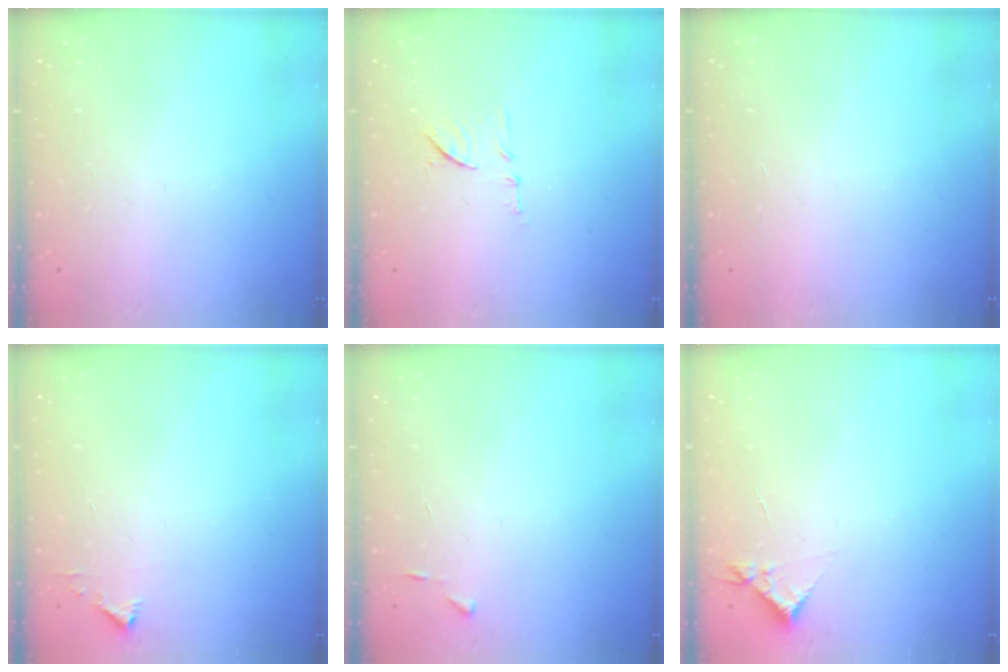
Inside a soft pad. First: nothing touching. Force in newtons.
{"total": 8.7, "press": 8.7, "slide": 0.3}
{"total": 1.6, "press": 1.6, "slide": 0.1}
{"total": 2.3, "press": 2.3, "slide": 0.2}
{"total": 2.7, "press": 2.7, "slide": 0.3}
{"total": 4.1, "press": 4.1, "slide": 0.5}